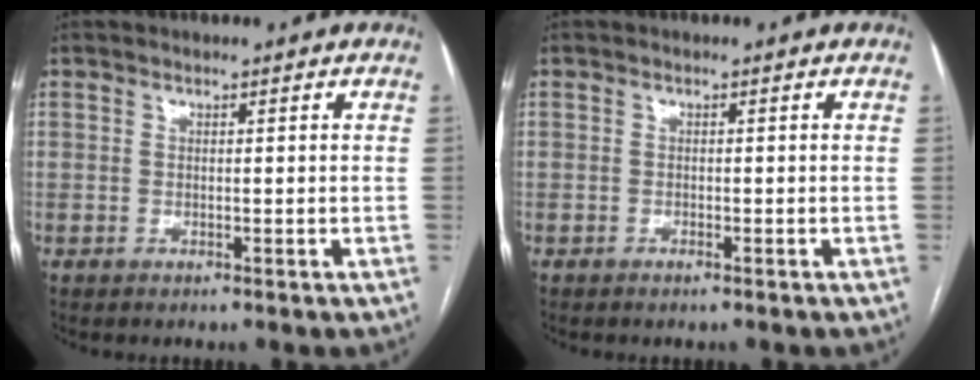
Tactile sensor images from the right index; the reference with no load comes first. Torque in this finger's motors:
{"motor_torque": [0.28, -0.08, 0.05, 0.01]}